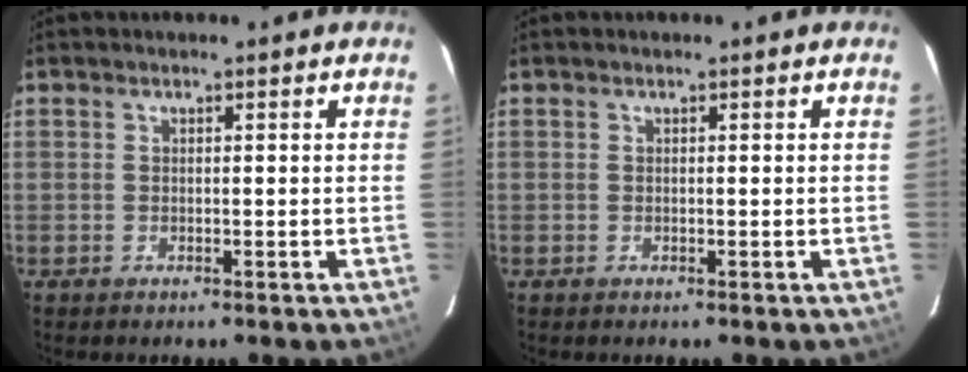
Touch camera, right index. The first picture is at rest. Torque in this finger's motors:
{"motor_torque": [0.00, 0.00, 0.01, 0.01]}